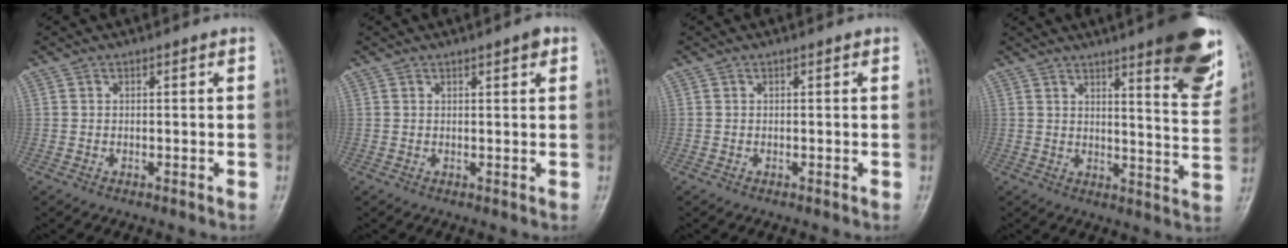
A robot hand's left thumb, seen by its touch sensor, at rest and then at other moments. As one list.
[{"total": 2.0, "force": [1.2, 0.5, 1.5], "torque": [-0.018, -0.004, 0.015]}, {"total": 0.0}, {"total": 15.1, "force": [9.0, 2.9, 11.8], "torque": [-0.124, -0.054, 0.119]}]